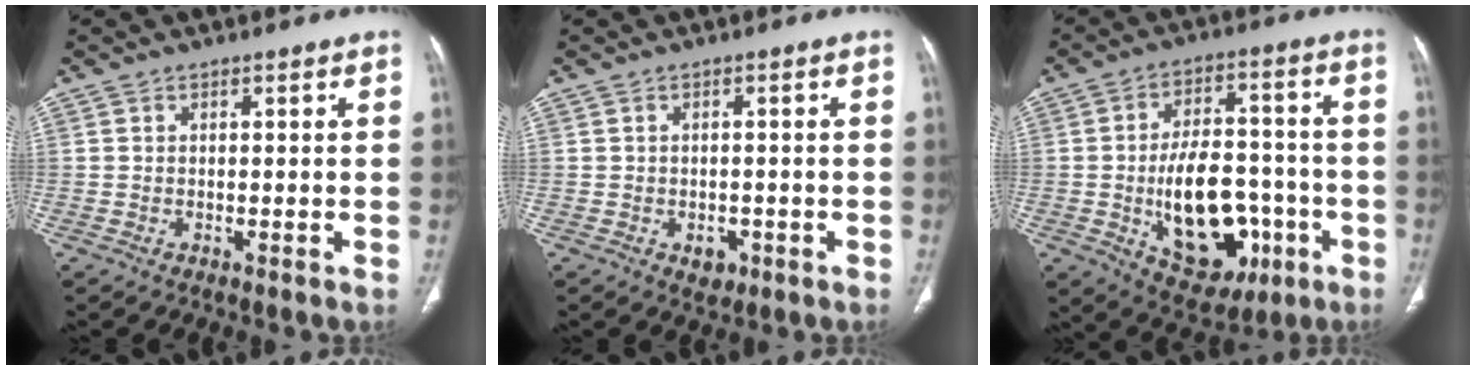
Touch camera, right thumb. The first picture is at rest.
{"total": 2.5, "force": [-1.1, 1.9, 1.3], "torque": [-0.008, 0.003, -0.007]}
{"total": 19.1, "force": [-4.9, 11.4, 14.5], "torque": [-0.188, 0.031, -0.055]}